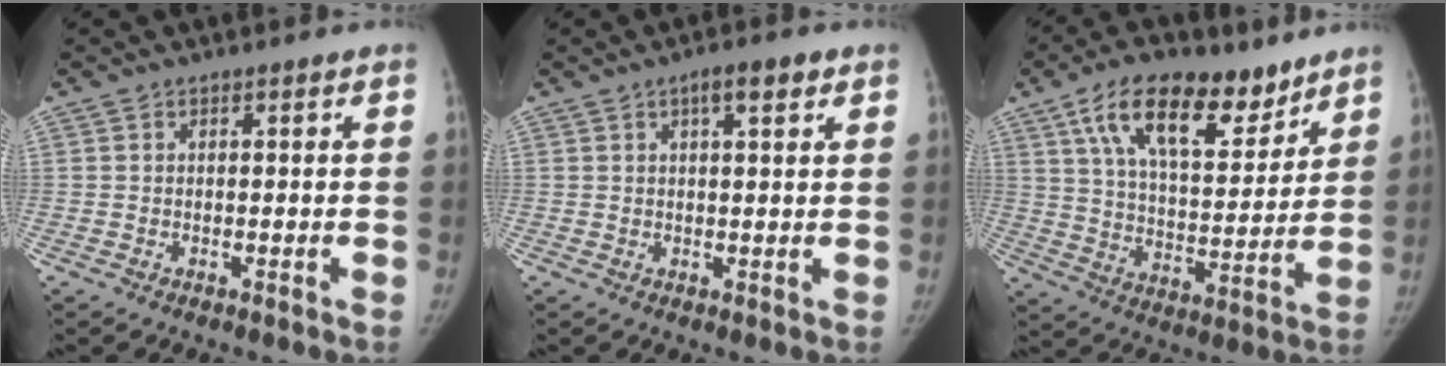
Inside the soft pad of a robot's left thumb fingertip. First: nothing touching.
{"total": 4.0, "force": [2.0, 1.2, 3.2], "torque": [-0.045, -0.002, 0.030]}
{"total": 18.7, "force": [11.4, 8.8, 12.0], "torque": [-0.160, -0.047, 0.197]}